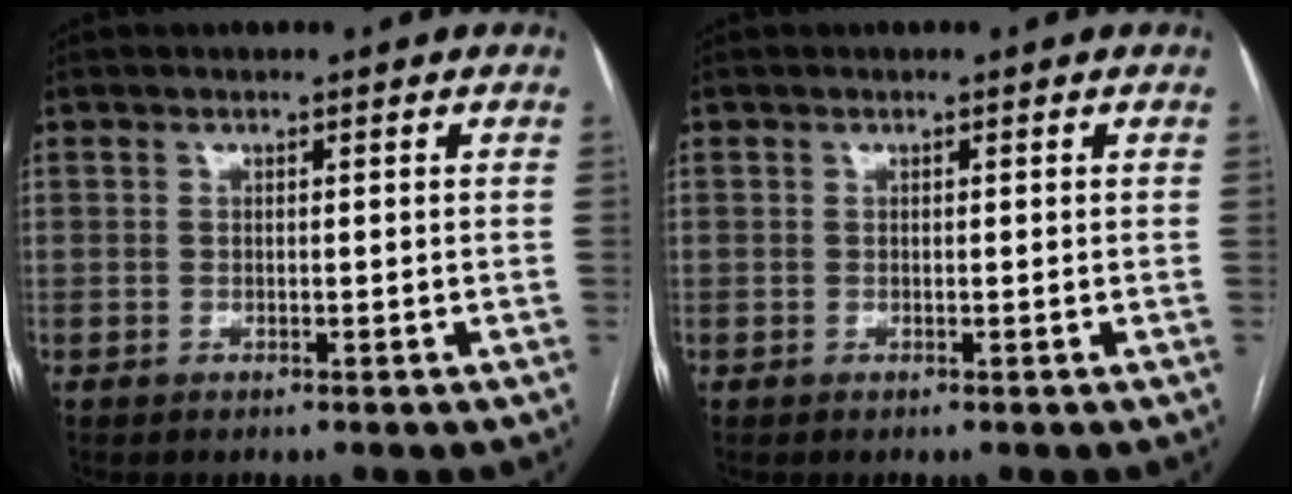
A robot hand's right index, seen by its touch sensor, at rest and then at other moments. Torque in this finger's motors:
{"motor_torque": [-0.28, 0.17, 0.04, 0.01]}